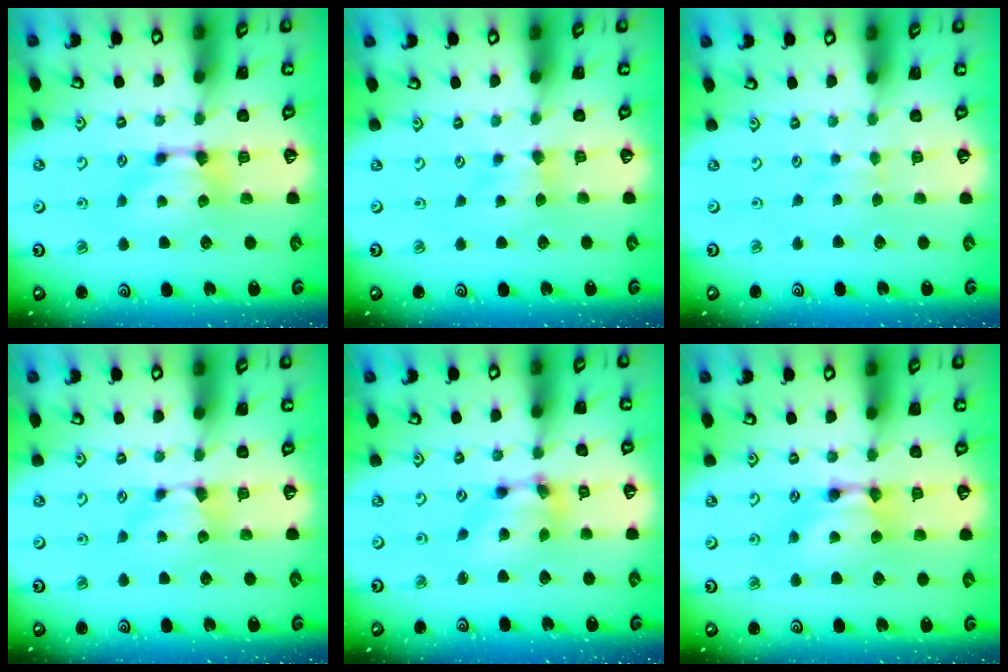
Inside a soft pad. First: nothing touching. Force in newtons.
{"total": 2.5, "press": 2.5, "slide": 0.4}
{"total": 2.9, "press": 2.8, "slide": 0.4}
{"total": 0.8, "press": 0.7, "slide": 0.2}
{"total": 5.9, "press": 5.5, "slide": 2.1}
{"total": 1.9, "press": 1.9, "slide": 0.1}